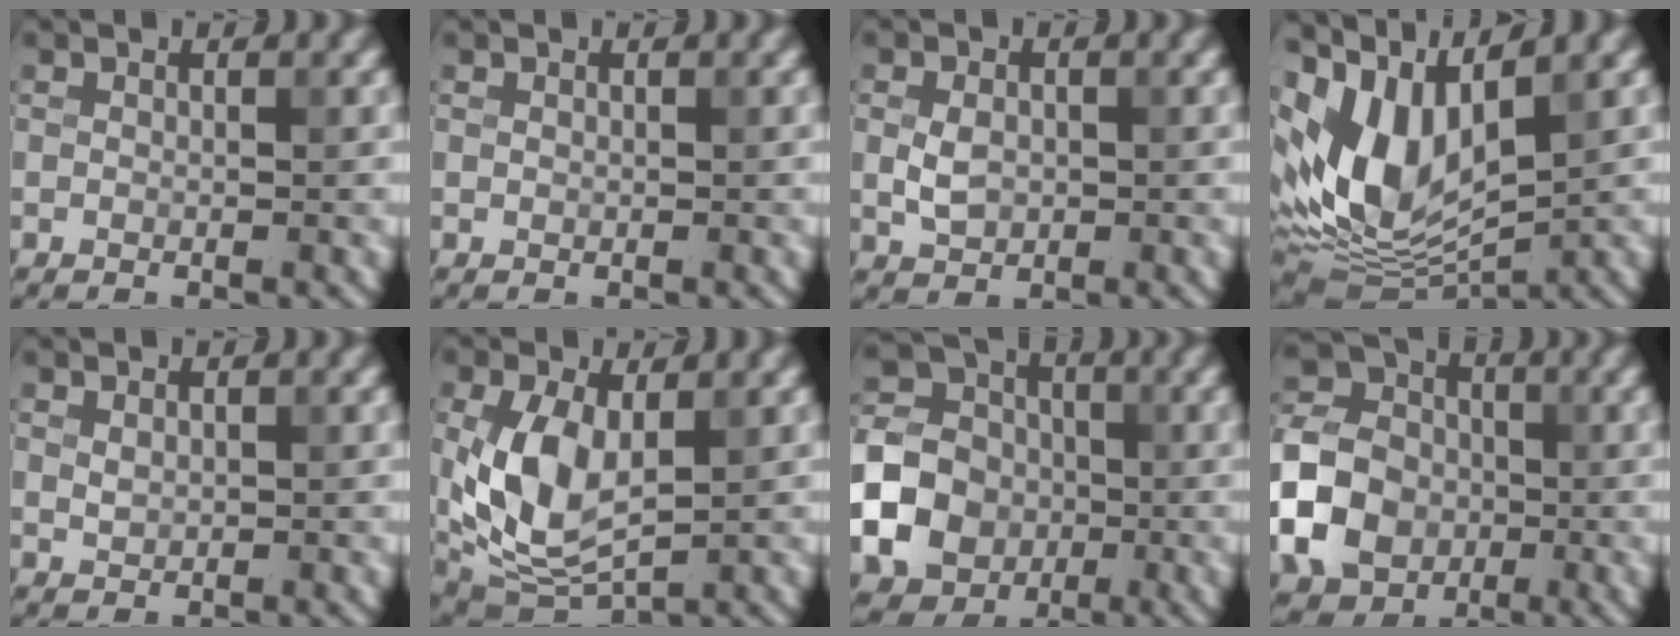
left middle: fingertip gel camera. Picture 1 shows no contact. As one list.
[{"total": 0.0}, {"total": 2.4, "force": [0.0, 1.8, 1.6], "torque": [-0.033, 0.000, 0.001]}, {"total": 9.8, "force": [2.2, 5.4, 7.8], "torque": [-0.173, -0.004, 0.041]}, {"total": 0.8, "force": [0.4, 0.5, 0.4], "torque": [-0.011, -0.001, 0.011]}, {"total": 7.5, "force": [0.4, 4.0, 6.3], "torque": [-0.149, -0.003, 0.010]}, {"total": 16.1, "force": [-4.3, 14.5, 5.2], "torque": [-0.150, -0.029, -0.098]}, {"total": 8.0, "force": [-2.1, 6.6, 4.1], "torque": [-0.095, 0.007, -0.054]}]